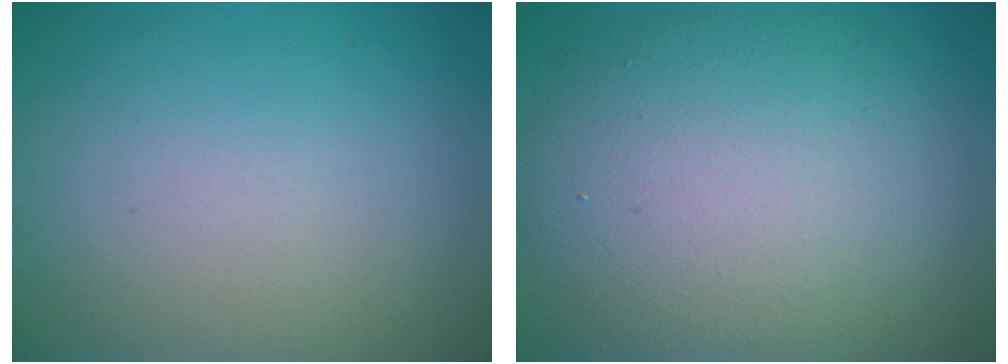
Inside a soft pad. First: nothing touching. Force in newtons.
{"total": 11.9, "press": 11.9, "slide": 0.7}